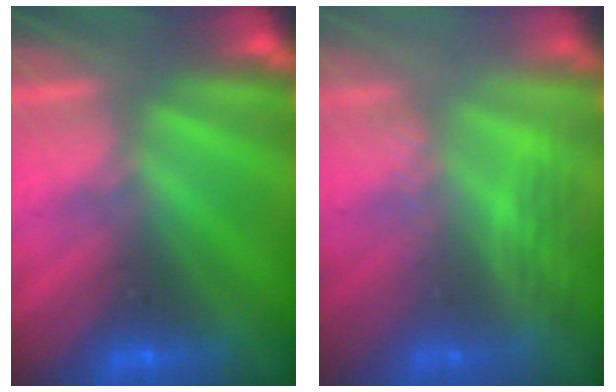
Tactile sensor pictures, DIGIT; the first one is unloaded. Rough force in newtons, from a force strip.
{"total": 2.7}